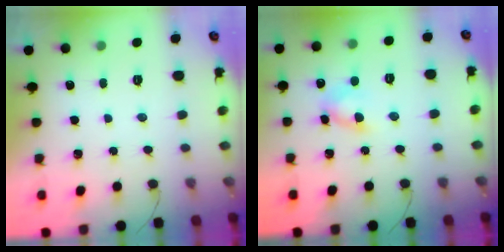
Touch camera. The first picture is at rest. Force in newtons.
{"total": 5.1, "press": 5.0, "slide": 0.5}